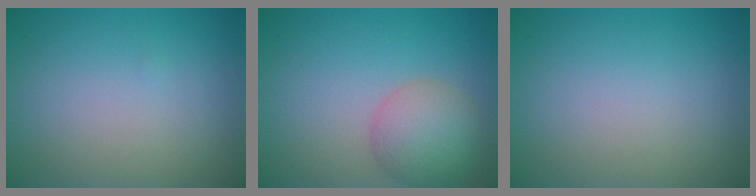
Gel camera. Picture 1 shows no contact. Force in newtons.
{"total": 4.9, "press": 4.9, "slide": 0.2}
{"total": 0.0}